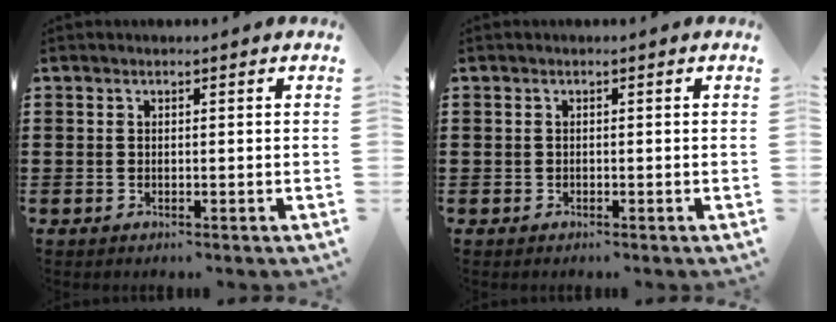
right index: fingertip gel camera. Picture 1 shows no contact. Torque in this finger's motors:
{"motor_torque": [0.92, 1.22, 0.00, -0.04]}